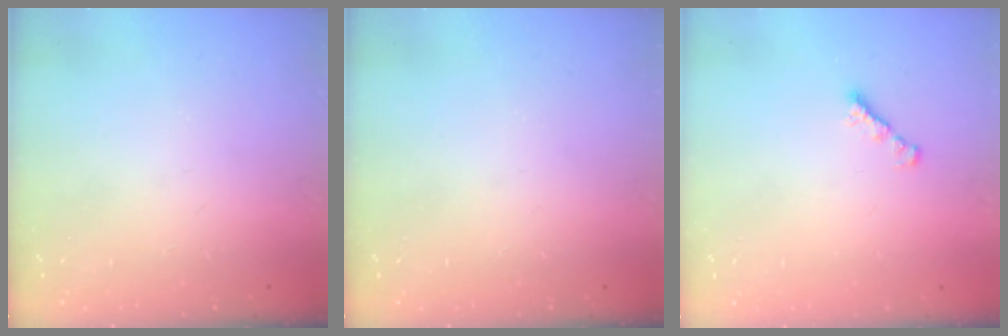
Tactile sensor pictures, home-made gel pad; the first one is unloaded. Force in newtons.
{"total": 0.0}
{"total": 1.6, "press": 1.5, "slide": 0.5}